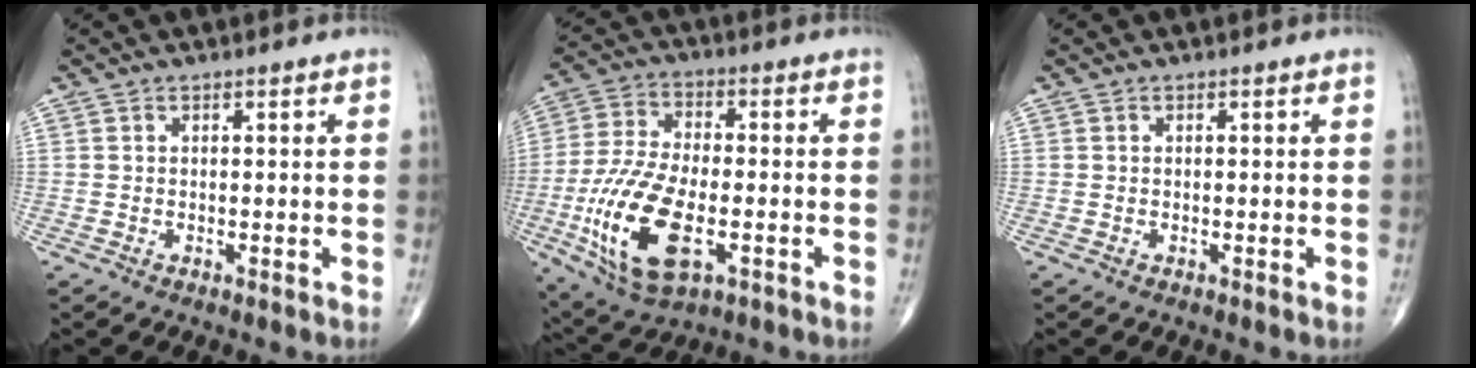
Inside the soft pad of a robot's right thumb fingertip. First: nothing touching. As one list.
[{"total": 18.0, "force": [-5.0, 8.7, 14.9], "torque": [-0.303, 0.005, -0.083]}, {"total": 0.0}]